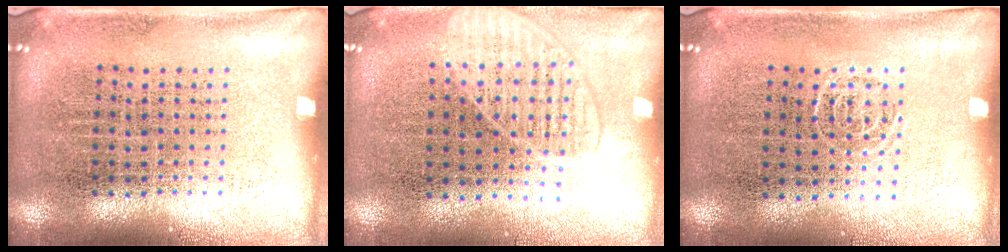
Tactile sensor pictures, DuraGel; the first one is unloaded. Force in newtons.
{"total": 1.4, "press": 1.3, "slide": 0.6}
{"total": 0.5, "press": 0.4, "slide": 0.3}